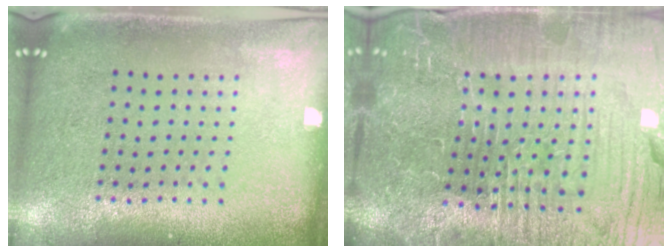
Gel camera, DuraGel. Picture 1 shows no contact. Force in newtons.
{"total": 6.4, "press": 5.9, "slide": 2.5}